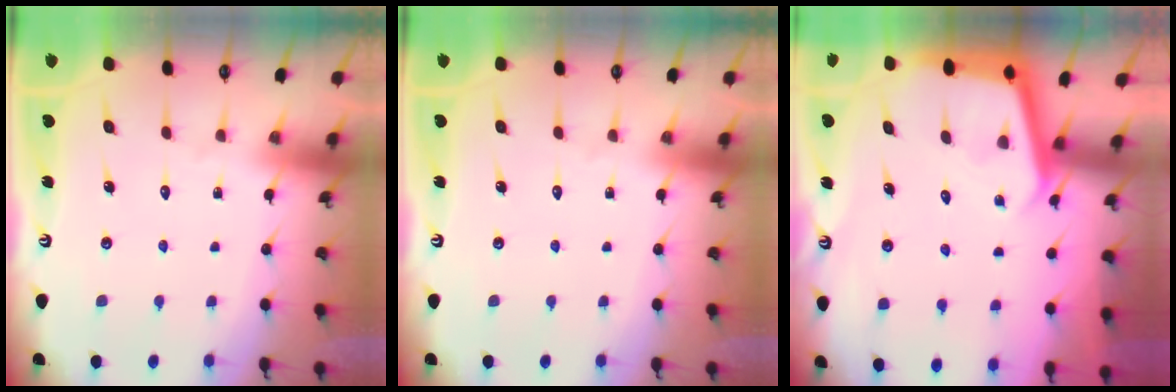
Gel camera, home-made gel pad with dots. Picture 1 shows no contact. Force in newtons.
{"total": 0.0}
{"total": 3.3, "press": 3.3, "slide": 0.2}